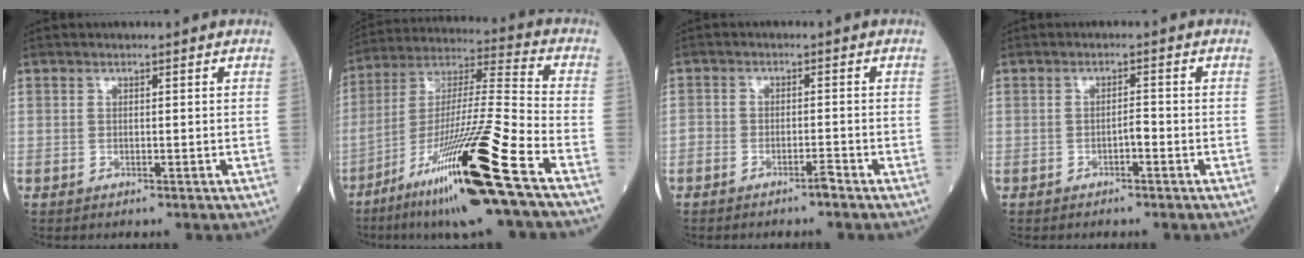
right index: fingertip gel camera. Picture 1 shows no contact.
{"total": 21.5, "force": [-11.7, -0.9, 18.0], "torque": [-0.335, -0.043, -0.213]}
{"total": 1.8, "force": [-1.5, 0.3, 0.9], "torque": [-0.011, 0.002, -0.028]}
{"total": 1.3, "force": [-0.8, 0.3, 1.1], "torque": [-0.015, 0.002, -0.014]}